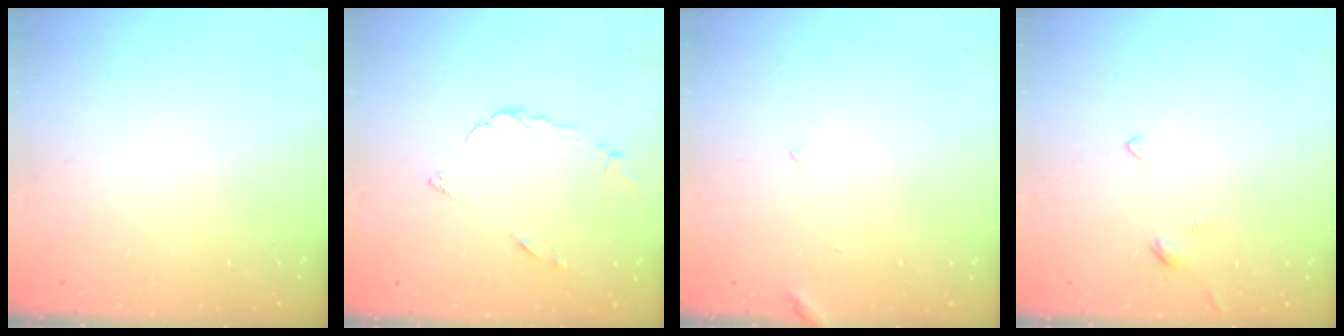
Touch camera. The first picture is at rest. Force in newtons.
{"total": 4.3, "press": 4.3, "slide": 0.5}
{"total": 3.0, "press": 3.0, "slide": 0.2}
{"total": 2.4, "press": 2.4, "slide": 0.5}